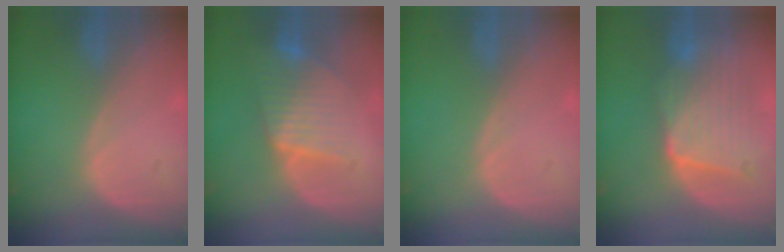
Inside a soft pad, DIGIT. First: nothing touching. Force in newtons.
{"total": 7.1, "press": 7.1, "slide": 0.1}
{"total": 0.0}
{"total": 9.6, "press": 8.7, "slide": 4.1}